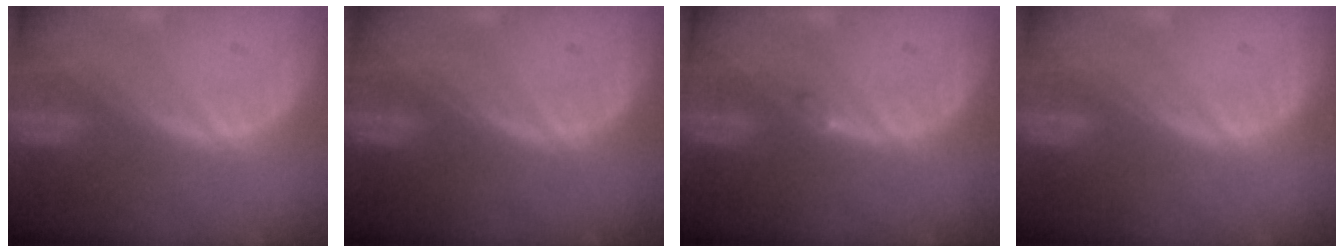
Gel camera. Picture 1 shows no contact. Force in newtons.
{"total": 0.0}
{"total": 0.6, "press": 0.6, "slide": 0.1}
{"total": 0.0}